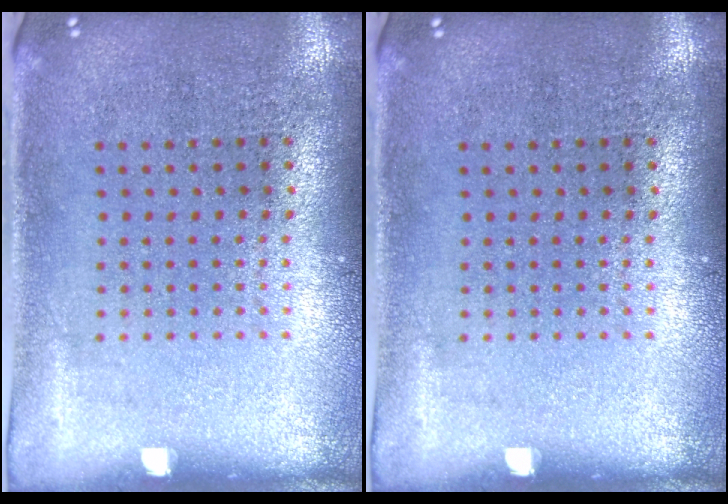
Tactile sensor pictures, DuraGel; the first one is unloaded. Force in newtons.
{"total": 0.0}